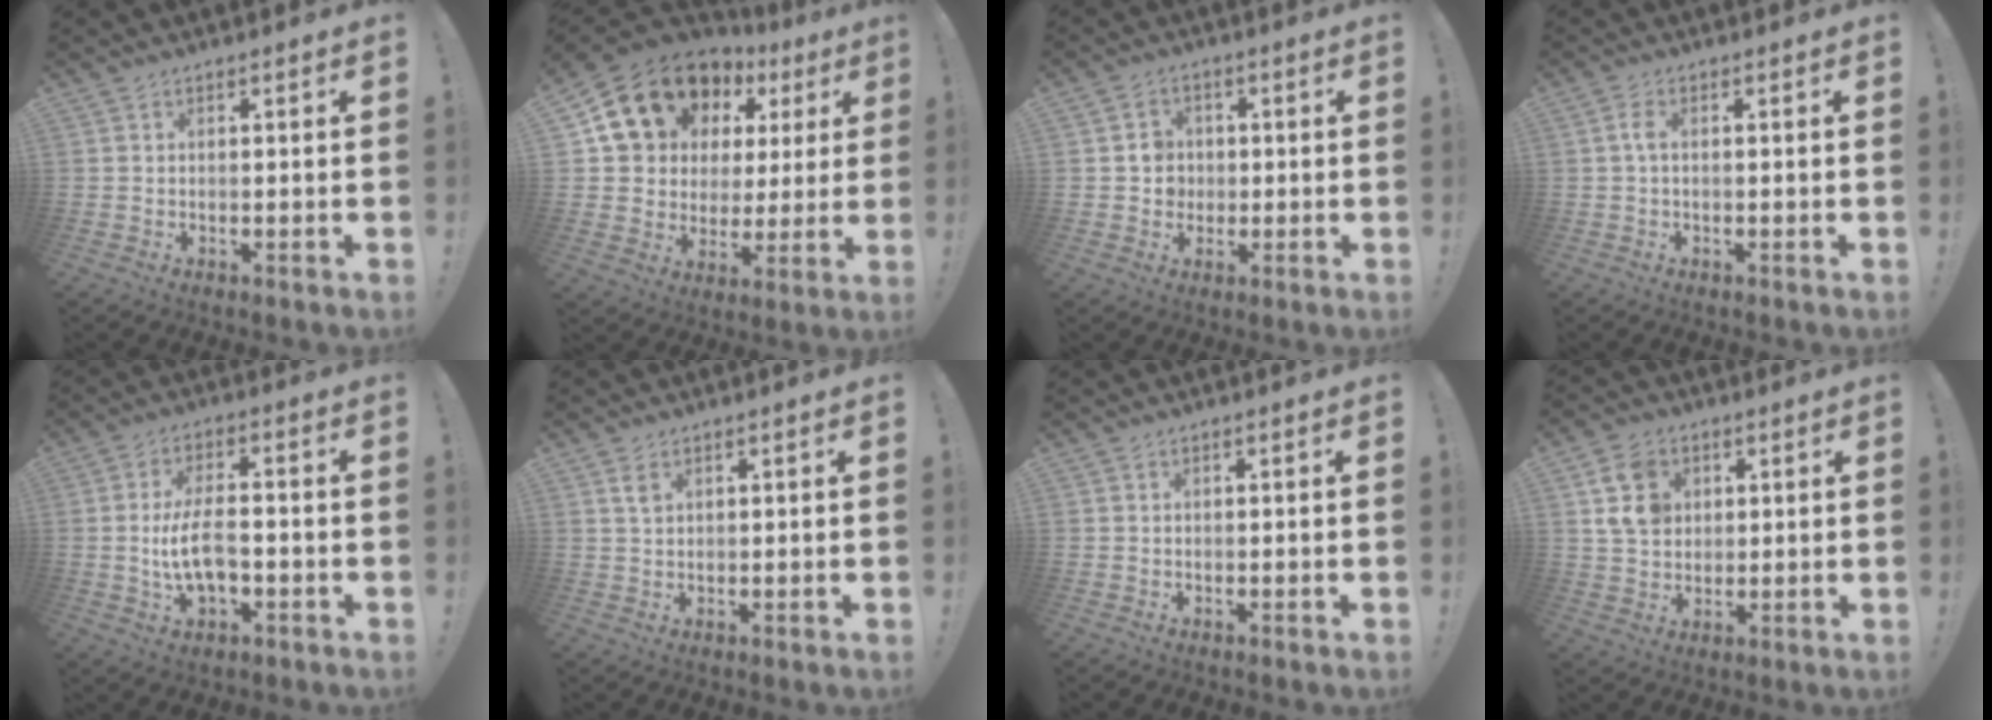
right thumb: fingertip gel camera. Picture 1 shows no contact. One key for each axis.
{"total": 17.6, "fx": 10.3, "fy": 12.4, "fz": 7.2, "tx": -0.119, "ty": -0.060, "tz": 0.212}
{"total": 5.4, "fx": 0.1, "fy": 5.2, "fz": 1.3, "tx": -0.009, "ty": 0.003, "tz": 0.001}
{"total": 2.6, "fx": -0.1, "fy": 1.0, "fz": 2.4, "tx": -0.048, "ty": 0.008, "tz": -0.001}
{"total": 10.1, "fx": -1.8, "fy": 4.8, "fz": 8.8, "tx": -0.157, "ty": 0.005, "tz": -0.033}
{"total": 2.6, "fx": 1.4, "fy": 1.3, "fz": 1.8, "tx": -0.025, "ty": -0.005, "tz": 0.022}
{"total": 0.0}
{"total": 11.5, "fx": 4.2, "fy": 9.1, "fz": 5.6, "tx": -0.099, "ty": -0.005, "tz": 0.087}